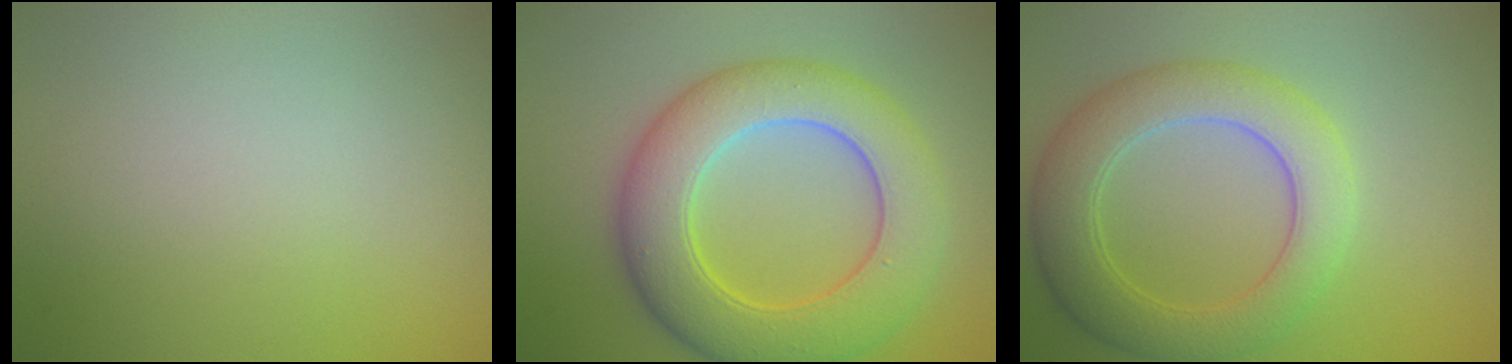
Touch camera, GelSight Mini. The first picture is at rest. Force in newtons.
{"total": 9.4, "press": 9.4, "slide": 0.4}
{"total": 6.1, "press": 6.1, "slide": 0.2}